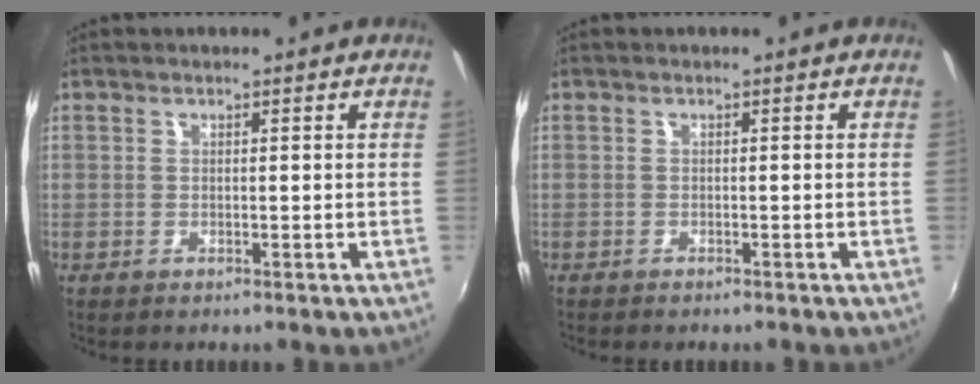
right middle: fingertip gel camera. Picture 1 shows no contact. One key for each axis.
{"total": 1.6, "fx": -1.5, "fy": 0.4, "fz": 0.5, "tx": -0.017, "ty": -0.010, "tz": -0.024}